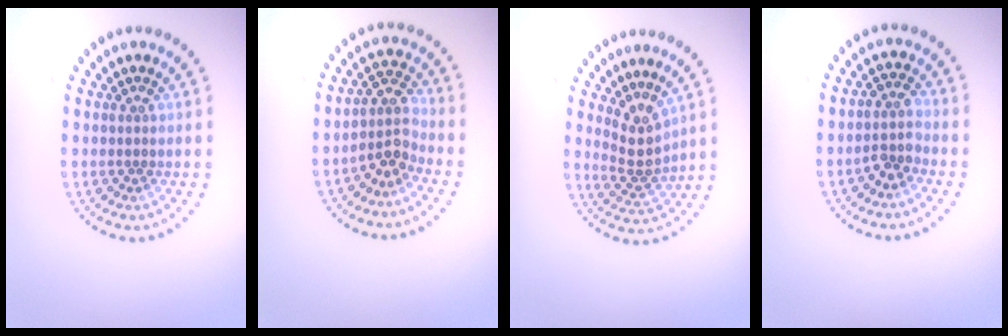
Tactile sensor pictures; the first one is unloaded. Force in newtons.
{"total": 2.8, "press": 2.1, "slide": 1.8}
{"total": 2.8, "press": 2.0, "slide": 1.9}
{"total": 2.2, "press": 1.8, "slide": 1.3}